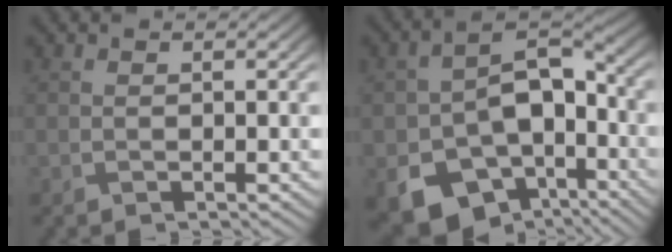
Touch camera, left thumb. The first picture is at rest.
{"total": 15.2, "force": [-6.1, 10.1, 9.6], "torque": [-0.185, -0.045, -0.088]}